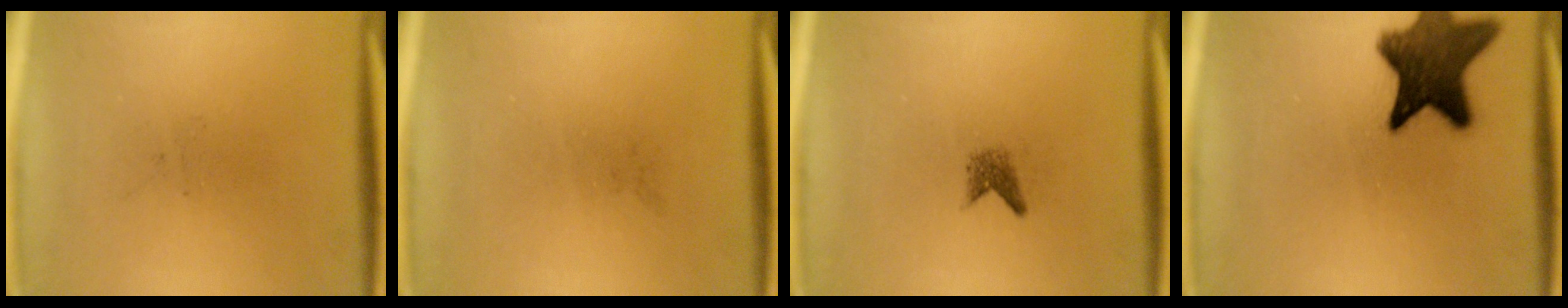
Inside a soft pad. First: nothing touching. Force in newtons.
{"total": 0.0}
{"total": 1.5}
{"total": 12.2}